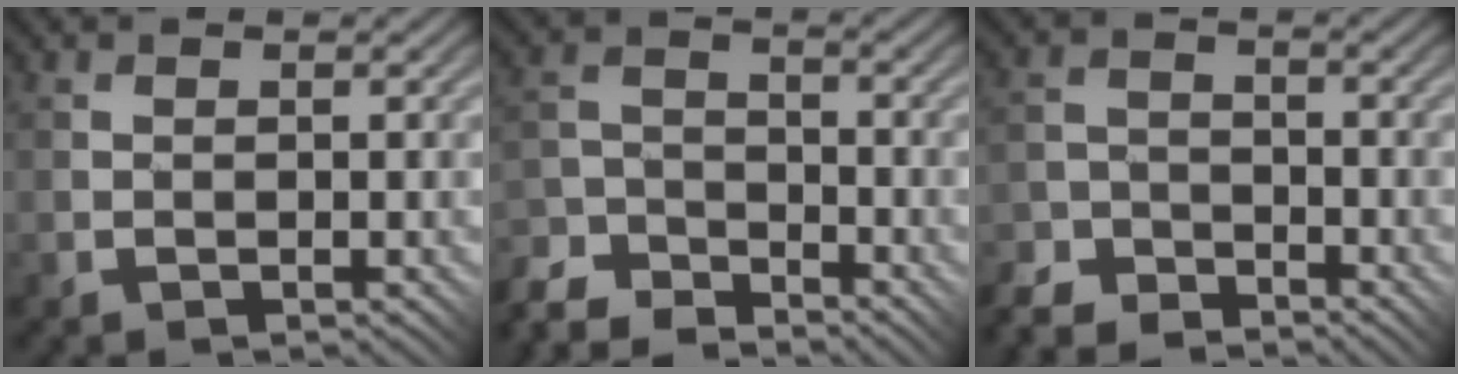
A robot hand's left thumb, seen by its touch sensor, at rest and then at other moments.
{"total": 8.0, "force": [-7.2, 2.5, 2.5], "torque": [-0.058, -0.007, -0.137]}
{"total": 6.5, "force": [-6.0, 2.1, 1.3], "torque": [-0.025, -0.001, -0.115]}